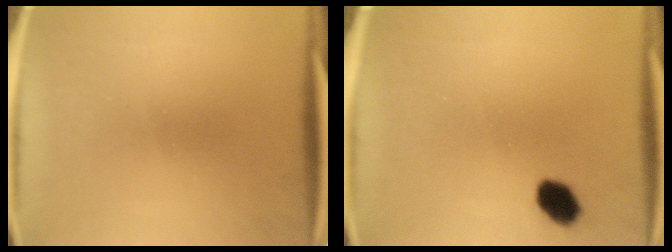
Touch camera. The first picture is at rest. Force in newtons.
{"total": 4.9}